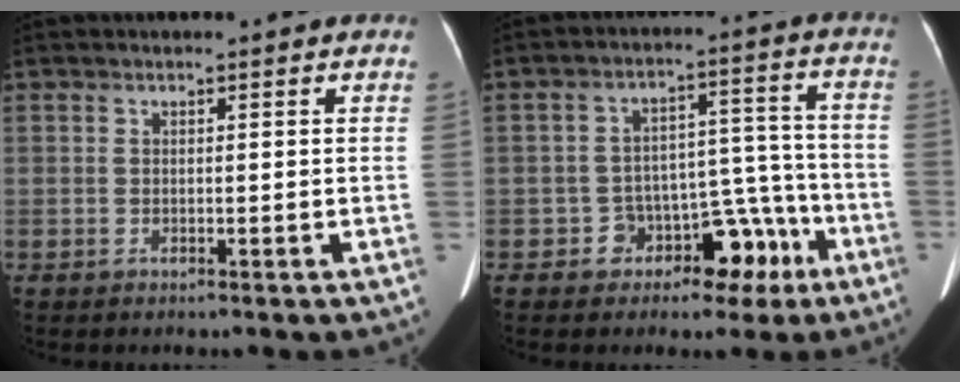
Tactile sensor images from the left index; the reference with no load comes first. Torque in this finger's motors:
{"motor_torque": [0.15, 0.25, 0.14, 0.01]}